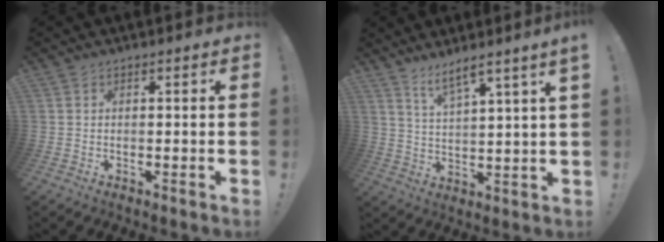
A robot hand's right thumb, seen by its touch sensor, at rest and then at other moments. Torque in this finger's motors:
{"motor_torque": [-0.02, 0.11, 0.17, 0.34, 0.10]}